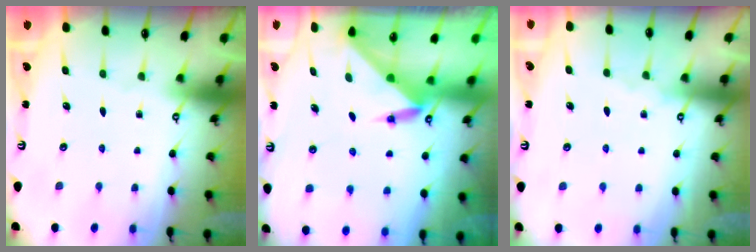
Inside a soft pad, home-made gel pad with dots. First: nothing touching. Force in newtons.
{"total": 3.4, "press": 3.4, "slide": 0.4}
{"total": 3.8, "press": 3.8, "slide": 0.7}